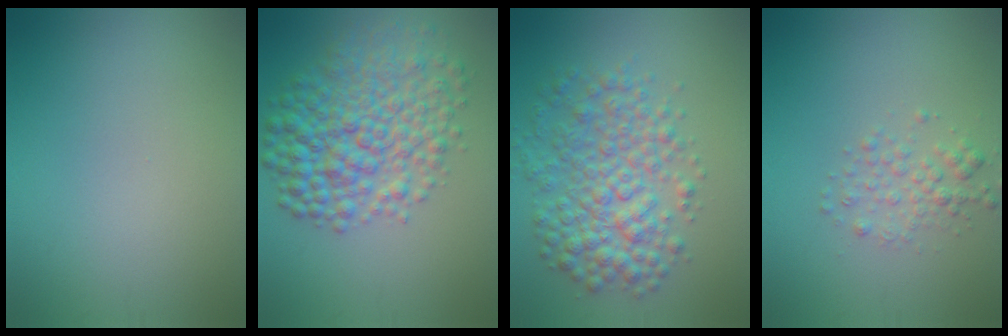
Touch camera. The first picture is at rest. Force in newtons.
{"total": 7.5, "press": 7.5, "slide": 0.1}
{"total": 6.1, "press": 6.0, "slide": 0.1}
{"total": 2.0, "press": 2.0, "slide": 0.1}